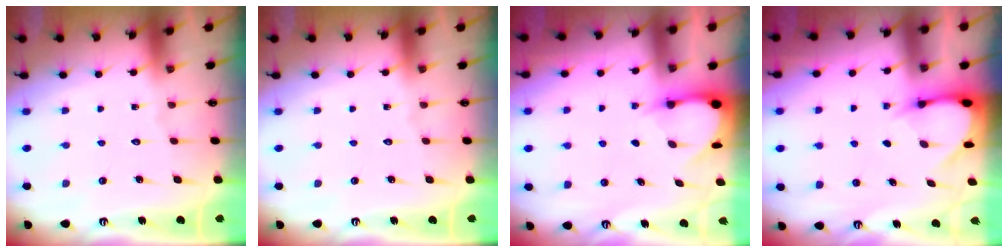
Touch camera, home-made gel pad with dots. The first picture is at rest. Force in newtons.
{"total": 0.0}
{"total": 3.5, "press": 3.5, "slide": 0.4}
{"total": 3.6, "press": 3.6, "slide": 0.2}